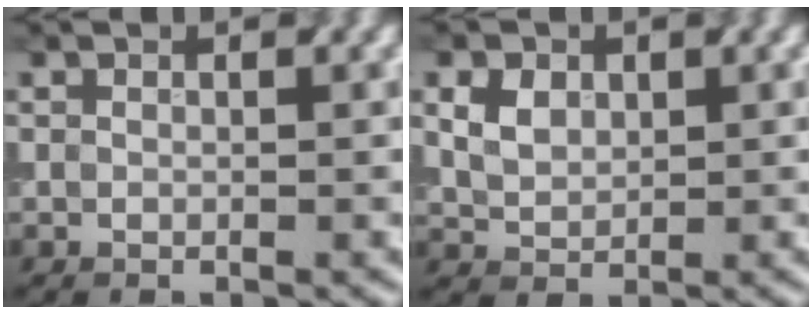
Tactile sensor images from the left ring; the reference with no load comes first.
{"total": 2.7, "force": [1.0, 1.9, 1.6], "torque": [-0.038, 0.003, 0.020]}